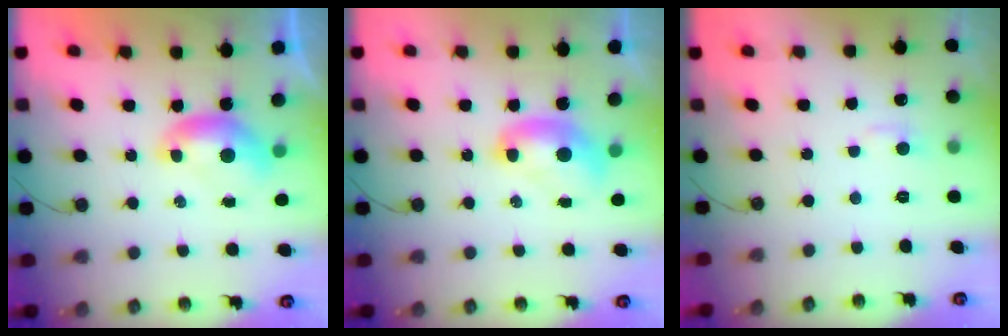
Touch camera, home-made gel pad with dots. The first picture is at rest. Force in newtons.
{"total": 2.0, "press": 2.0, "slide": 0.2}
{"total": 1.5, "press": 1.3, "slide": 0.8}